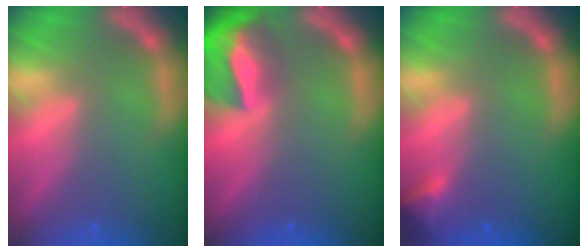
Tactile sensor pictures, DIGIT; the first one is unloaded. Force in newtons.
{"total": 9.0}
{"total": 1.9}